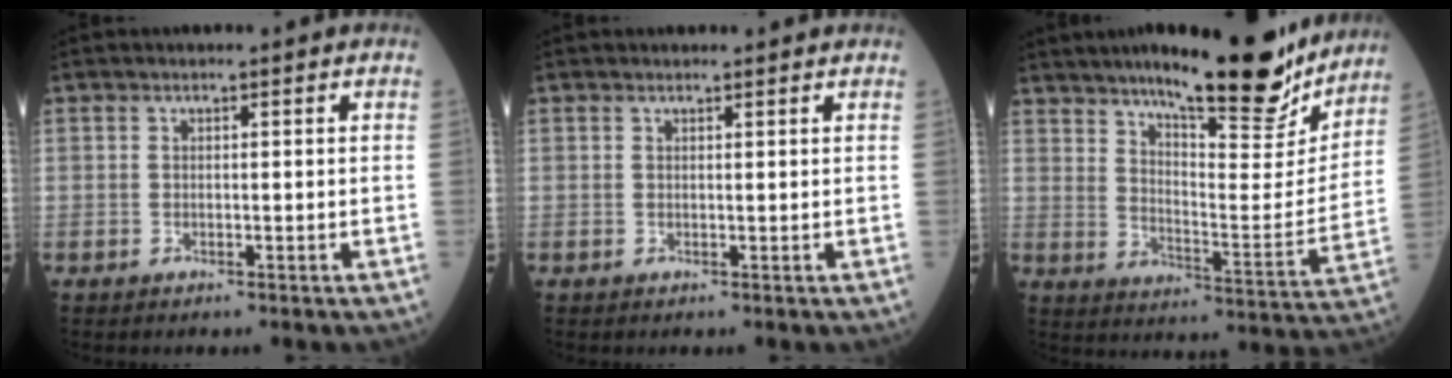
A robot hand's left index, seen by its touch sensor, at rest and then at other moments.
{"total": 1.7, "force": [1.6, 0.3, 0.2], "torque": [-0.011, 0.006, 0.020]}
{"total": 20.6, "force": [16.7, 3.5, 11.5], "torque": [-0.170, -0.026, 0.239]}